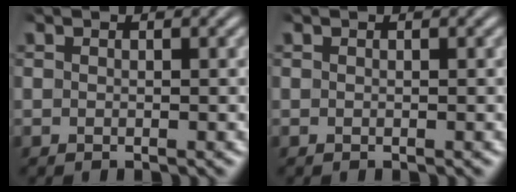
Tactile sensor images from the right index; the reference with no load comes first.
{"total": 0.0}